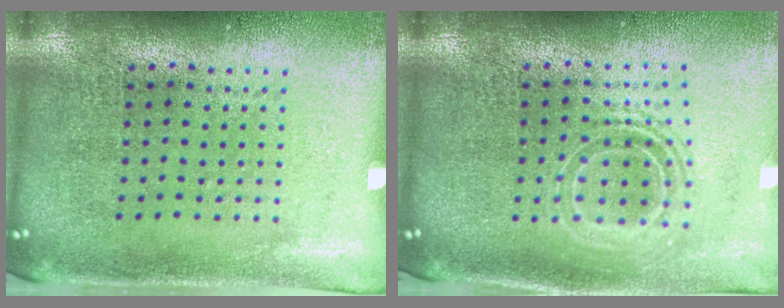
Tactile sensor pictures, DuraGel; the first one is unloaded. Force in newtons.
{"total": 1.7, "press": 1.4, "slide": 1.1}